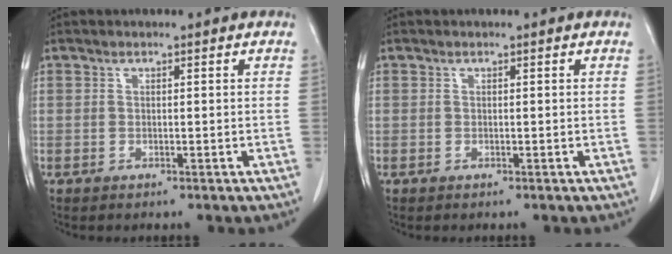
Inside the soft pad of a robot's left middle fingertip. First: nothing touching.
{"total": 0.0}